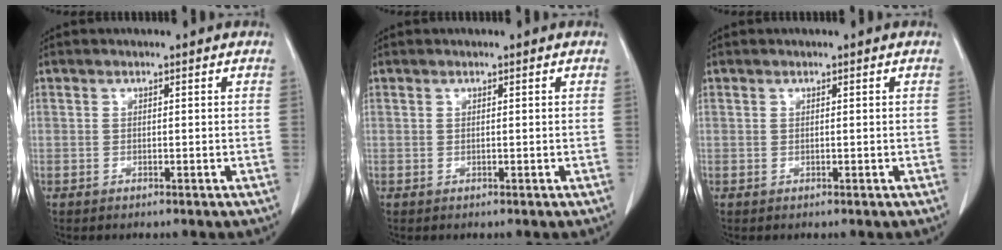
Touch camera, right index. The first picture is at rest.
{"total": 0.0}
{"total": 0.0}